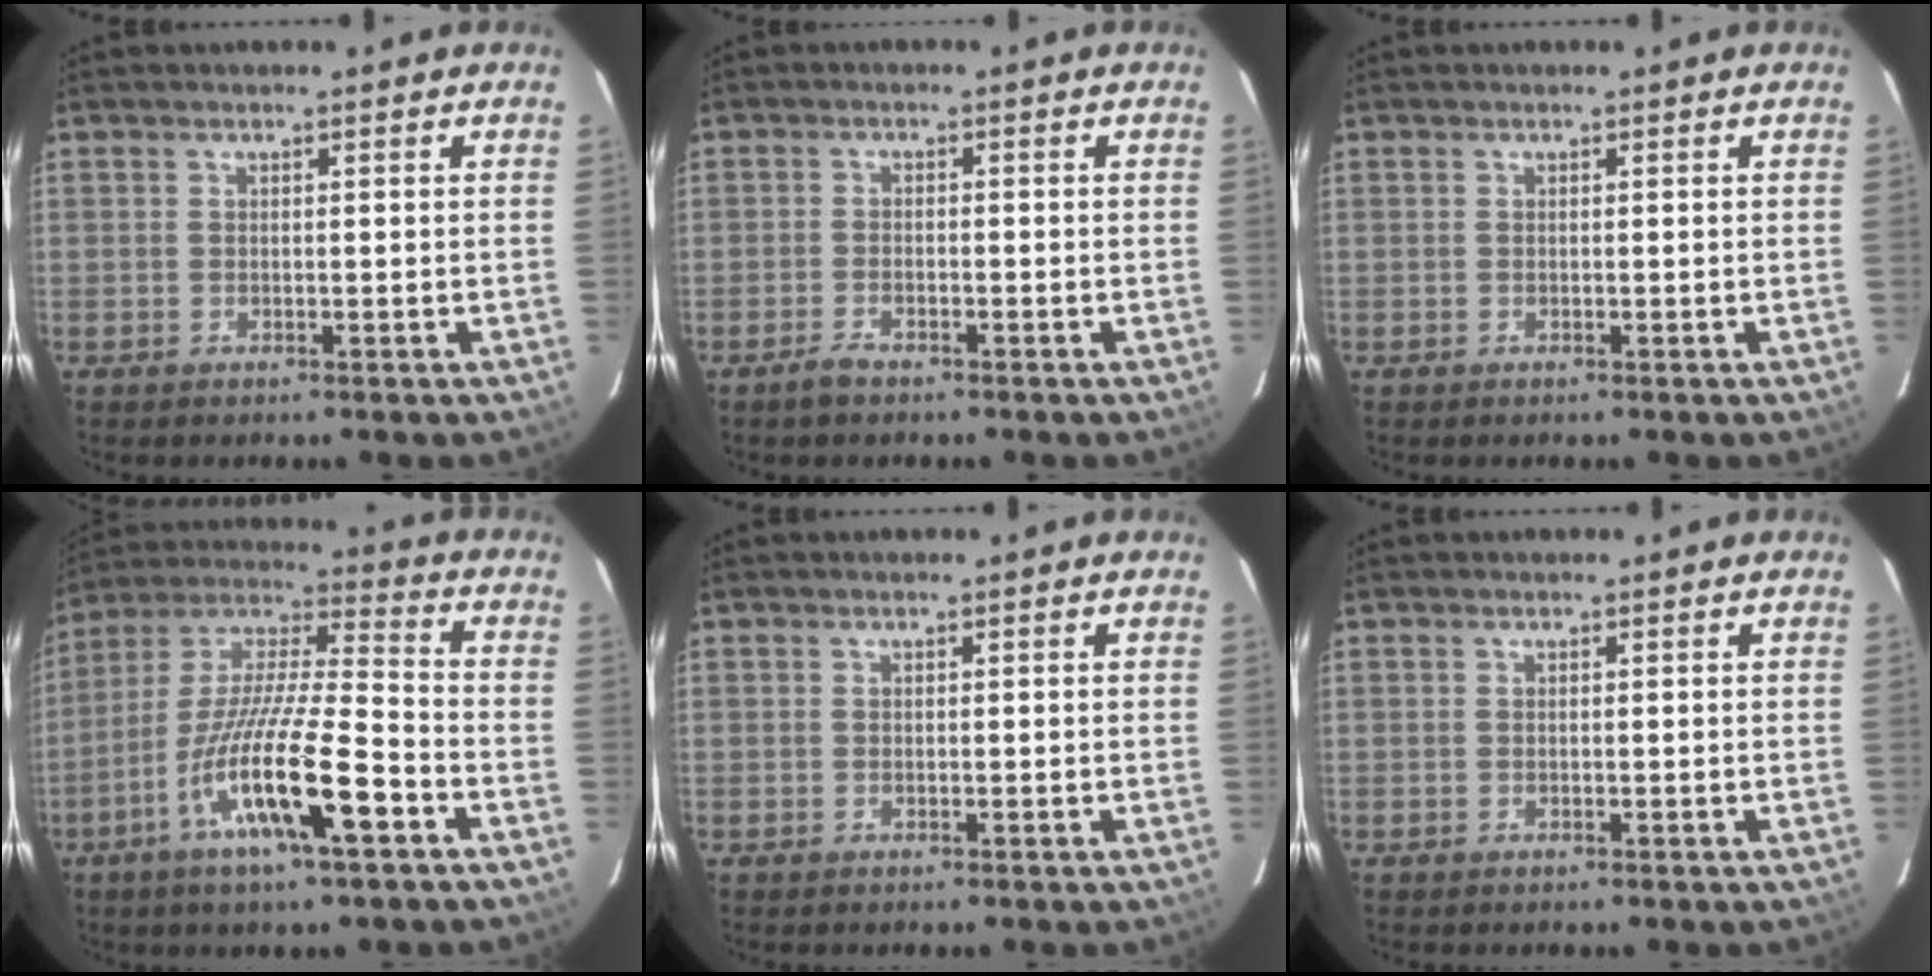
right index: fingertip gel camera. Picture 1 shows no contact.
{"total": 2.6, "force": [-2.0, 0.8, 1.3], "torque": [-0.037, 0.000, -0.040]}
{"total": 0.0}
{"total": 18.1, "force": [-8.3, 2.6, 15.8], "torque": [-0.301, -0.024, -0.160]}
{"total": 0.0}
{"total": 0.0}